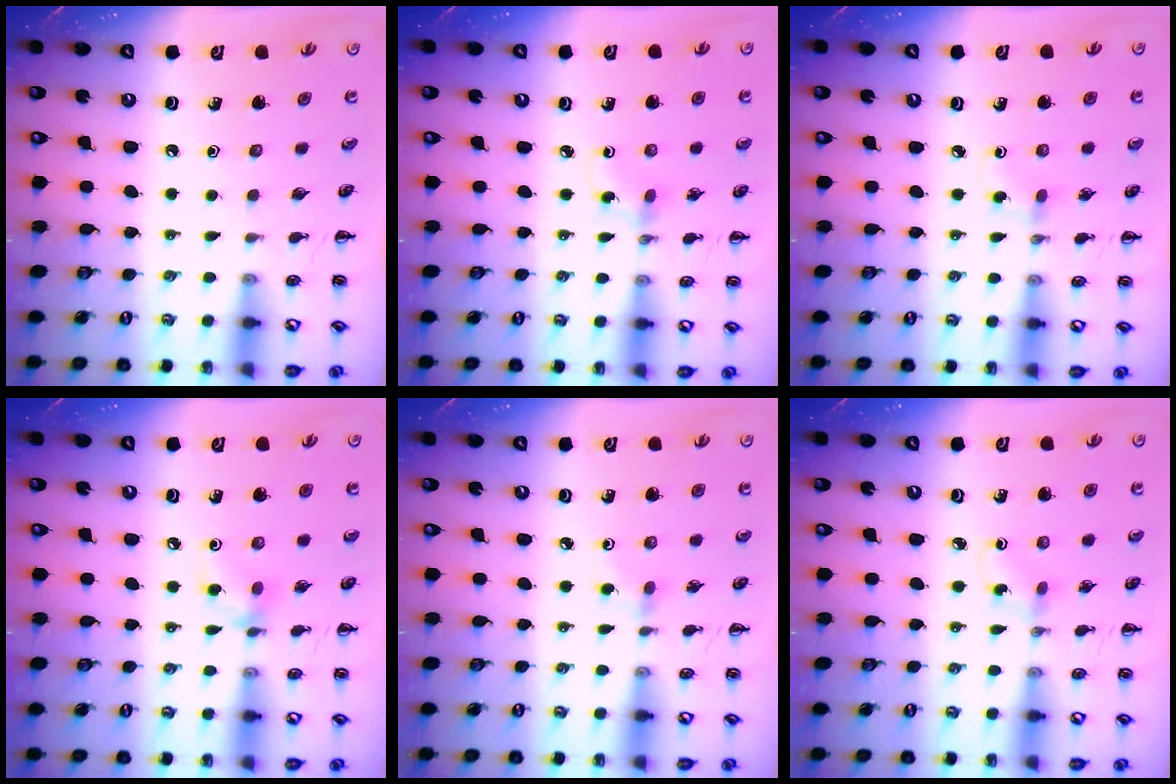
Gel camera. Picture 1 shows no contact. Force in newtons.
{"total": 2.8, "press": 2.5, "slide": 1.2}
{"total": 2.7, "press": 2.4, "slide": 1.1}
{"total": 6.0, "press": 6.0, "slide": 0.9}
{"total": 2.5, "press": 2.3, "slide": 1.0}
{"total": 1.0, "press": 0.8, "slide": 0.6}